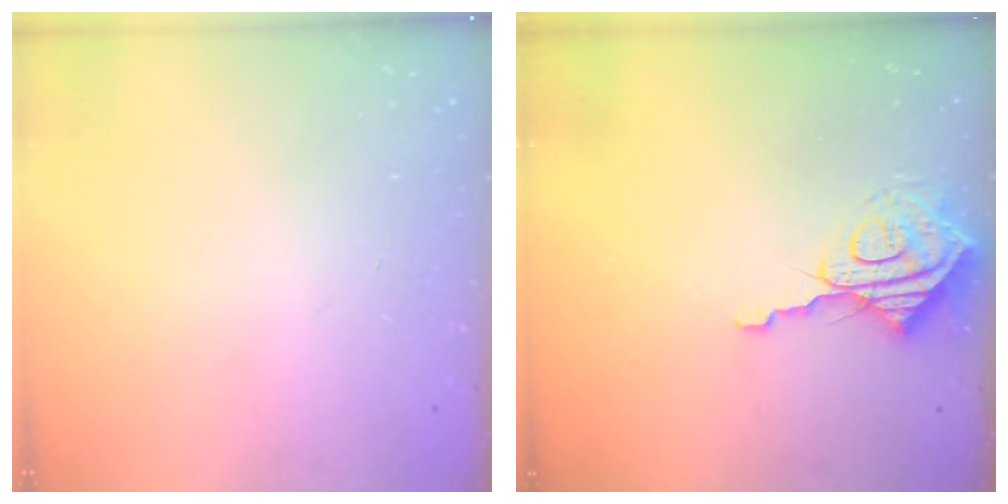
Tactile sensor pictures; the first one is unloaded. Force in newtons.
{"total": 9.8, "press": 9.8, "slide": 0.7}